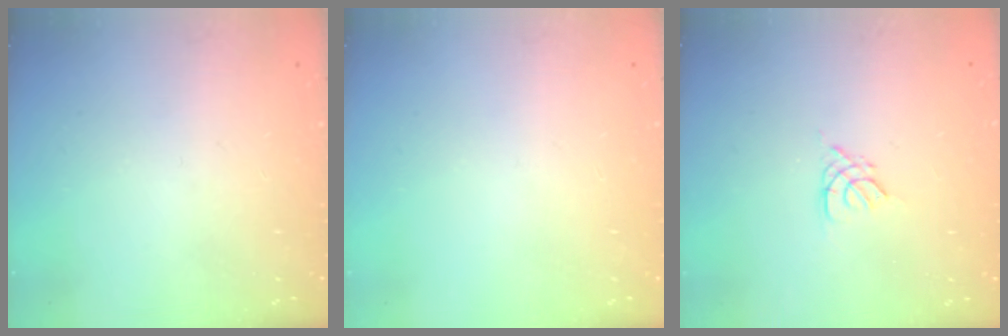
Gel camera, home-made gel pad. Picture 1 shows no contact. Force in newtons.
{"total": 0.0}
{"total": 2.7, "press": 2.7, "slide": 0.5}